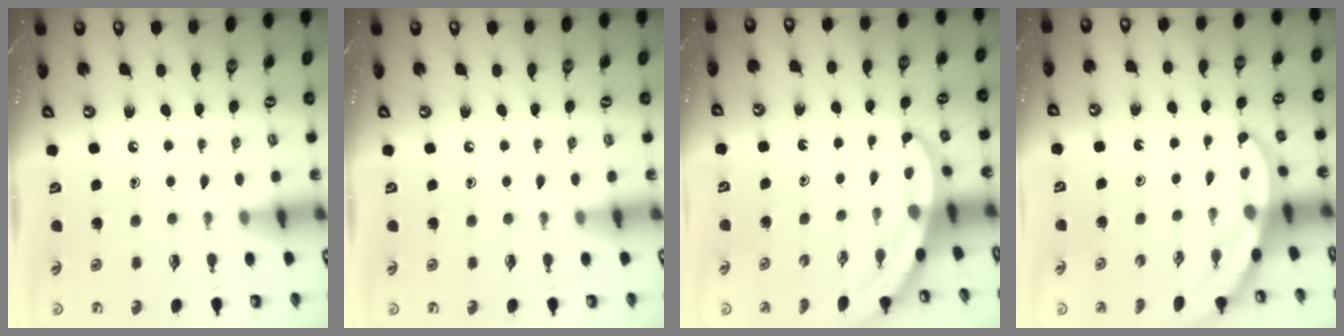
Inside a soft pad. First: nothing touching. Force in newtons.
{"total": 0.0}
{"total": 3.2, "press": 3.2, "slide": 0.1}
{"total": 3.4, "press": 3.4, "slide": 0.1}